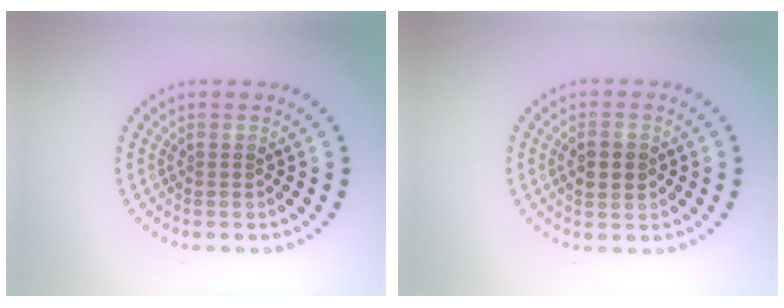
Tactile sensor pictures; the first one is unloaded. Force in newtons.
{"total": 2.2, "press": 2.2, "slide": 0.1}